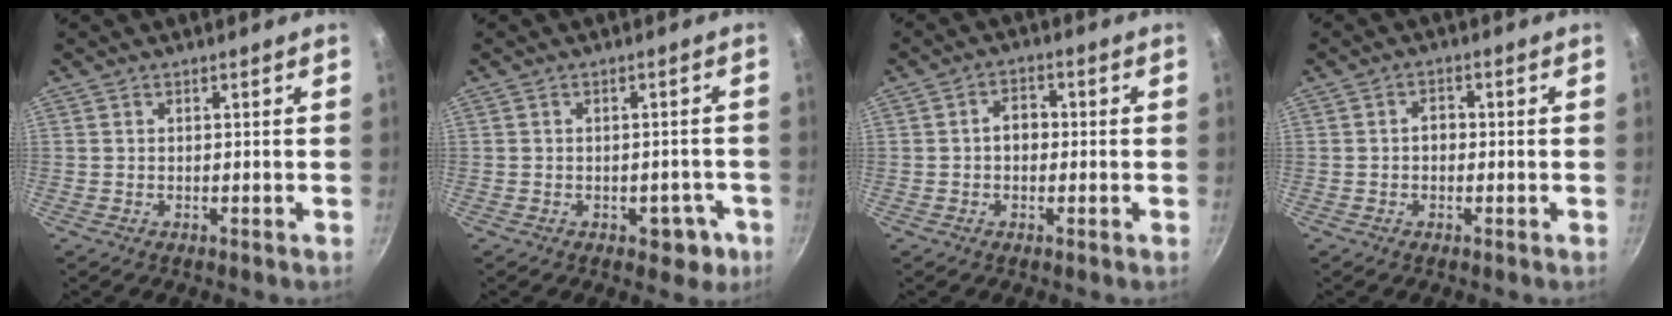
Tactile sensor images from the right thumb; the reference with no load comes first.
{"total": 4.1, "force": [-2.0, 2.6, 2.3], "torque": [-0.005, 0.015, -0.022]}
{"total": 3.8, "force": [-0.1, 2.8, 2.6], "torque": [-0.029, 0.015, -0.009]}
{"total": 2.2, "force": [-0.2, 1.7, 1.4], "torque": [-0.011, 0.012, -0.008]}